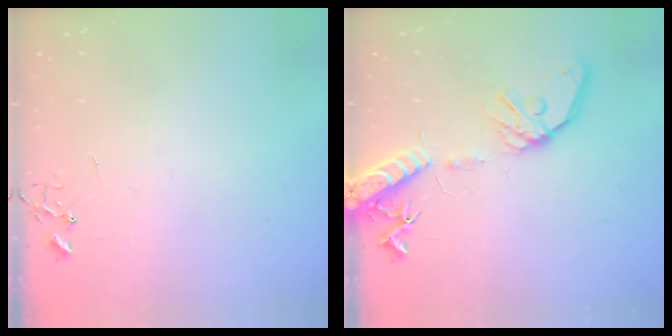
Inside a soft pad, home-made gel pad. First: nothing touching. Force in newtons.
{"total": 16.3, "press": 16.0, "slide": 3.2}